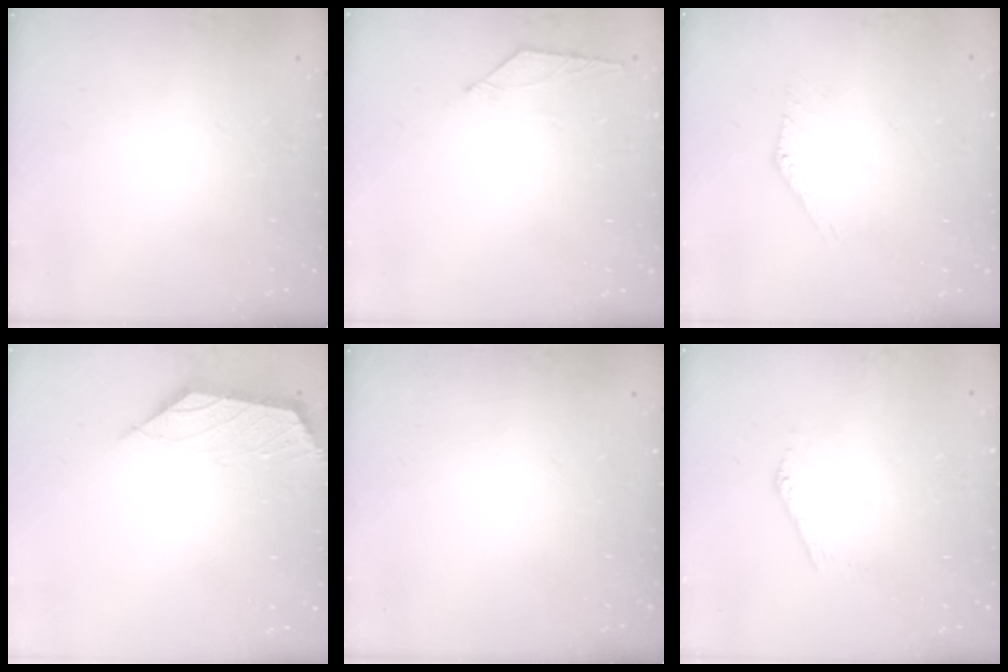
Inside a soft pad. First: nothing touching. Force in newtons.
{"total": 4.5, "press": 4.4, "slide": 0.7}
{"total": 1.0, "press": 1.0, "slide": 0.1}
{"total": 2.5, "press": 2.5, "slide": 0.3}
{"total": 0.0}
{"total": 1.6, "press": 1.6, "slide": 0.0}